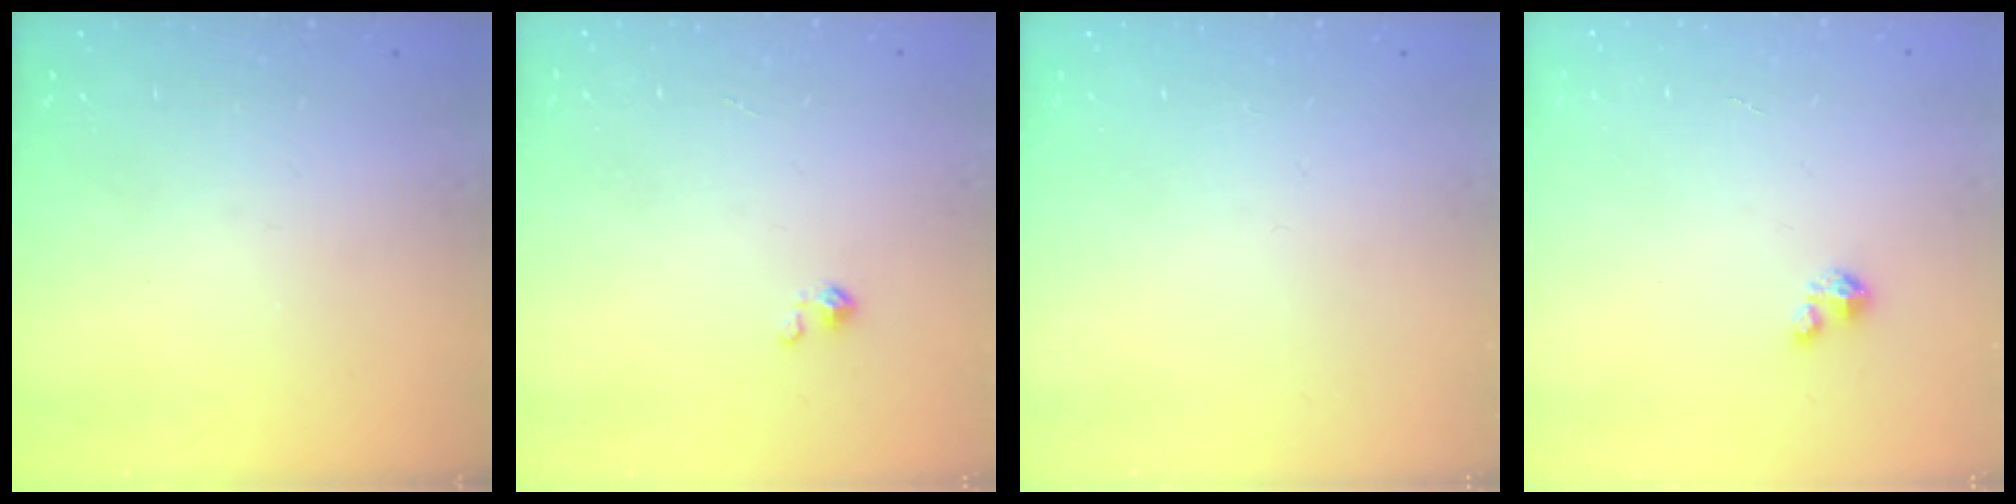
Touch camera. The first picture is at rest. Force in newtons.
{"total": 2.3, "press": 2.2, "slide": 0.3}
{"total": 0.0}
{"total": 2.0, "press": 2.0, "slide": 0.1}